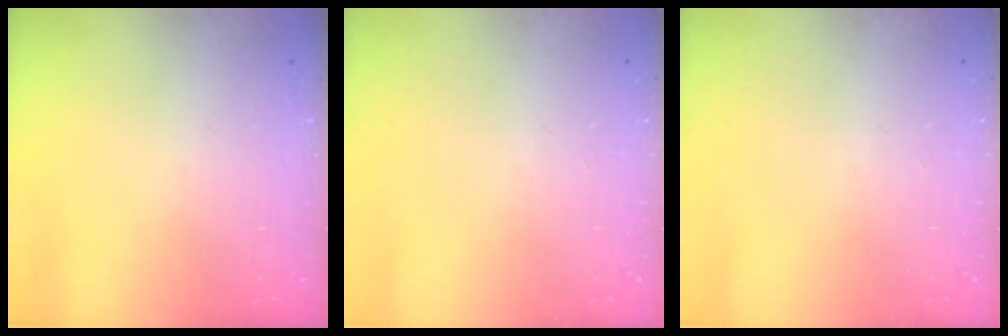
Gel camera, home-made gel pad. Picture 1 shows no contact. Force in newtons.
{"total": 0.0}
{"total": 0.0}